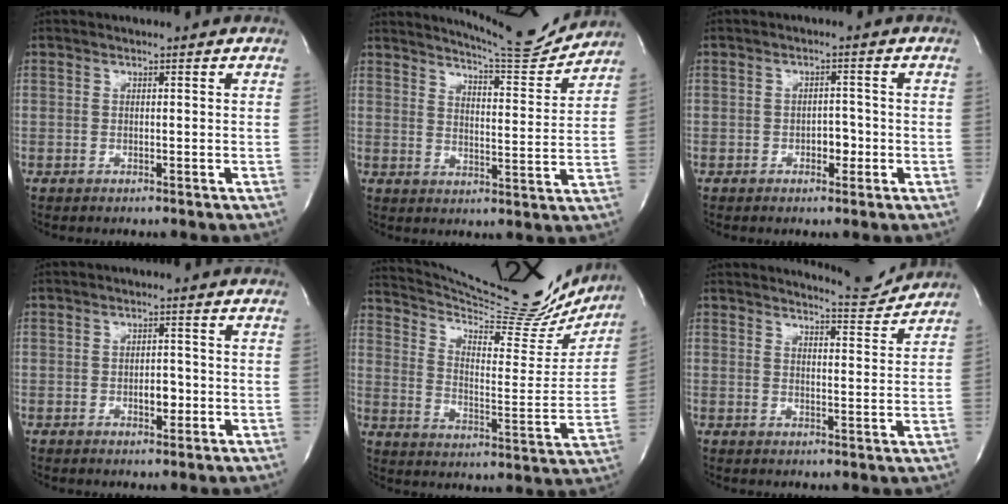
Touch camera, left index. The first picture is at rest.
{"total": 10.5, "force": [10.3, -0.4, 1.7], "torque": [-0.030, -0.034, 0.140]}
{"total": 2.4, "force": [-1.2, 1.3, 1.6], "torque": [-0.018, 0.002, -0.017]}
{"total": 2.5, "force": [-1.0, 1.2, 1.9], "torque": [-0.028, -0.002, -0.012]}
{"total": 24.6, "force": [22.7, 2.8, 8.9], "torque": [-0.145, -0.072, 0.306]}
{"total": 5.2, "force": [5.2, -0.5, -0.5], "torque": [-0.004, -0.028, 0.067]}